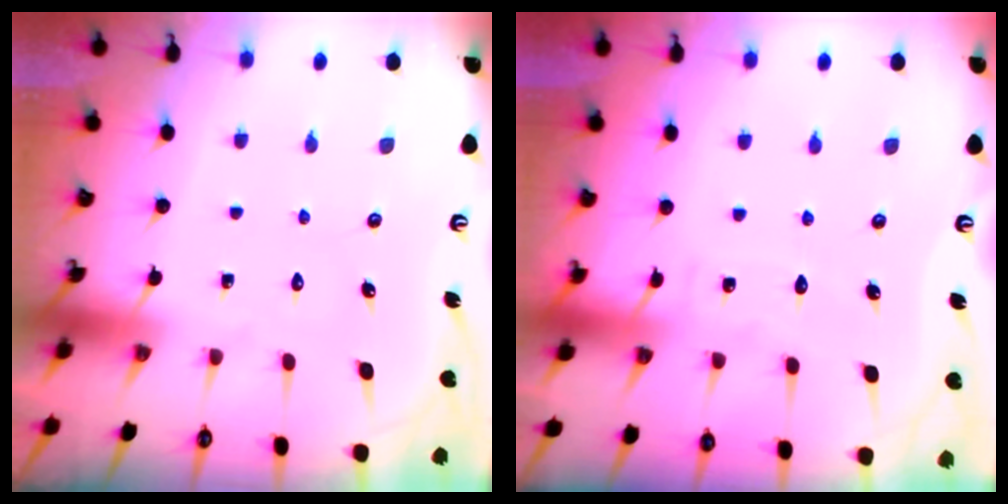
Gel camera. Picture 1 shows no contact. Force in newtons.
{"total": 2.9, "press": 2.8, "slide": 0.4}